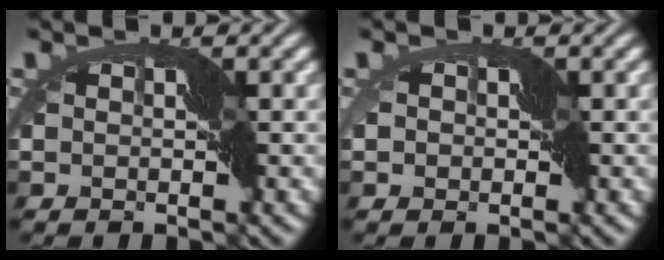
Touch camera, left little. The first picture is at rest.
{"total": 1.6, "force": [-0.7, 1.3, 0.4], "torque": [0.003, 0.003, -0.022]}